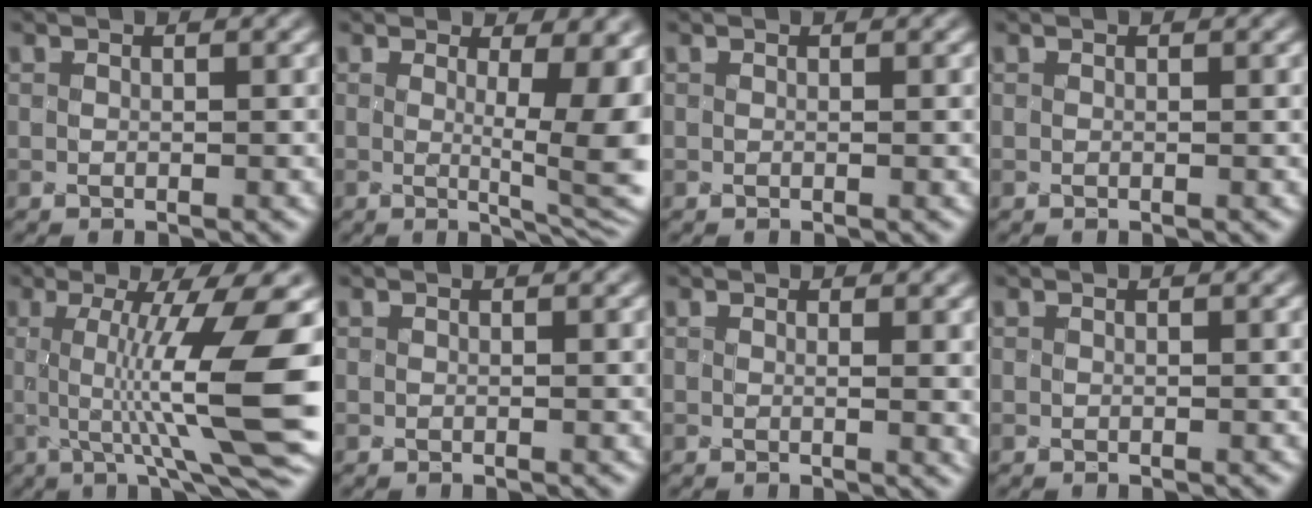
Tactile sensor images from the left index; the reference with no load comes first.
{"total": 9.5, "force": [0.7, 3.0, 8.9], "torque": [-0.074, 0.003, 0.017]}
{"total": 0.0}
{"total": 0.0}
{"total": 11.7, "force": [-0.5, 2.0, 11.5], "torque": [-0.164, 0.003, 0.006]}
{"total": 0.0}
{"total": 2.0, "force": [0.7, 0.9, 1.7], "torque": [-0.004, 0.007, 0.007]}
{"total": 0.0}